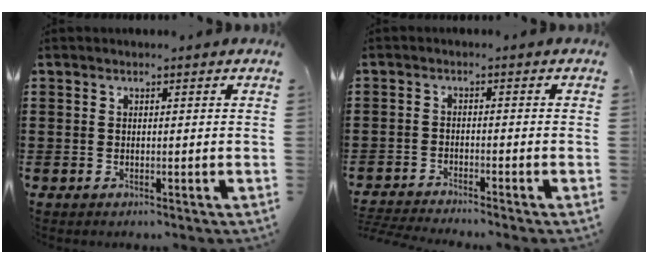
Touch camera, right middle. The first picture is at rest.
{"total": 2.4, "force": [-2.4, -0.2, 0.4], "torque": [-0.014, -0.003, -0.052]}